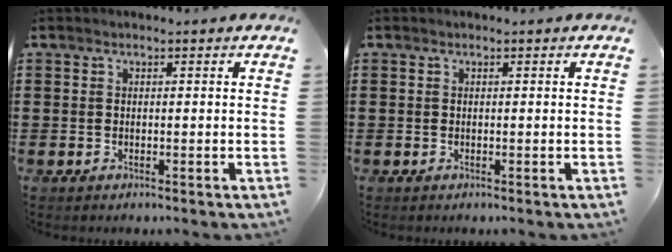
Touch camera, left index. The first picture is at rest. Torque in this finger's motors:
{"motor_torque": [0.00, 0.00, 0.00, -0.01]}